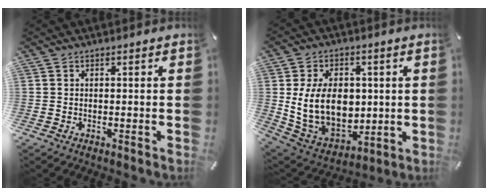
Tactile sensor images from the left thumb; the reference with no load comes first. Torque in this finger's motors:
{"motor_torque": [1.85, 1.86, 1.24, -0.80, 0.24]}